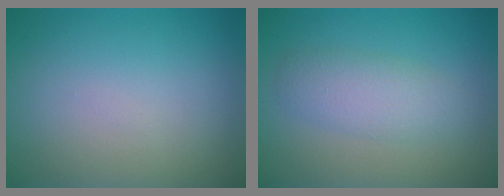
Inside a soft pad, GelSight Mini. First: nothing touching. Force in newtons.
{"total": 3.0, "press": 3.0, "slide": 0.1}